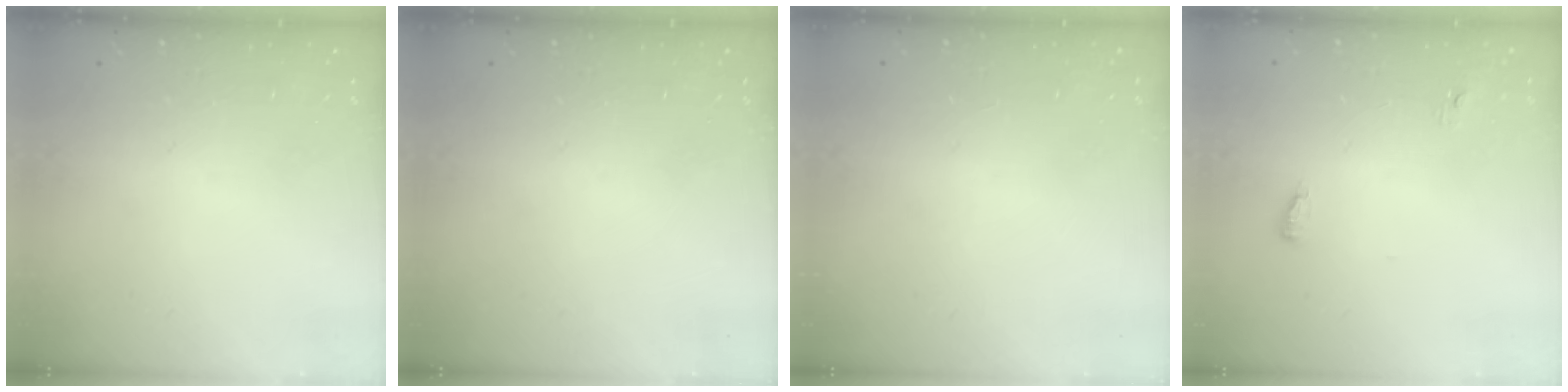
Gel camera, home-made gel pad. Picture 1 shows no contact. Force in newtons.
{"total": 0.0}
{"total": 1.1, "press": 0.8, "slide": 0.7}
{"total": 3.7, "press": 3.5, "slide": 1.2}